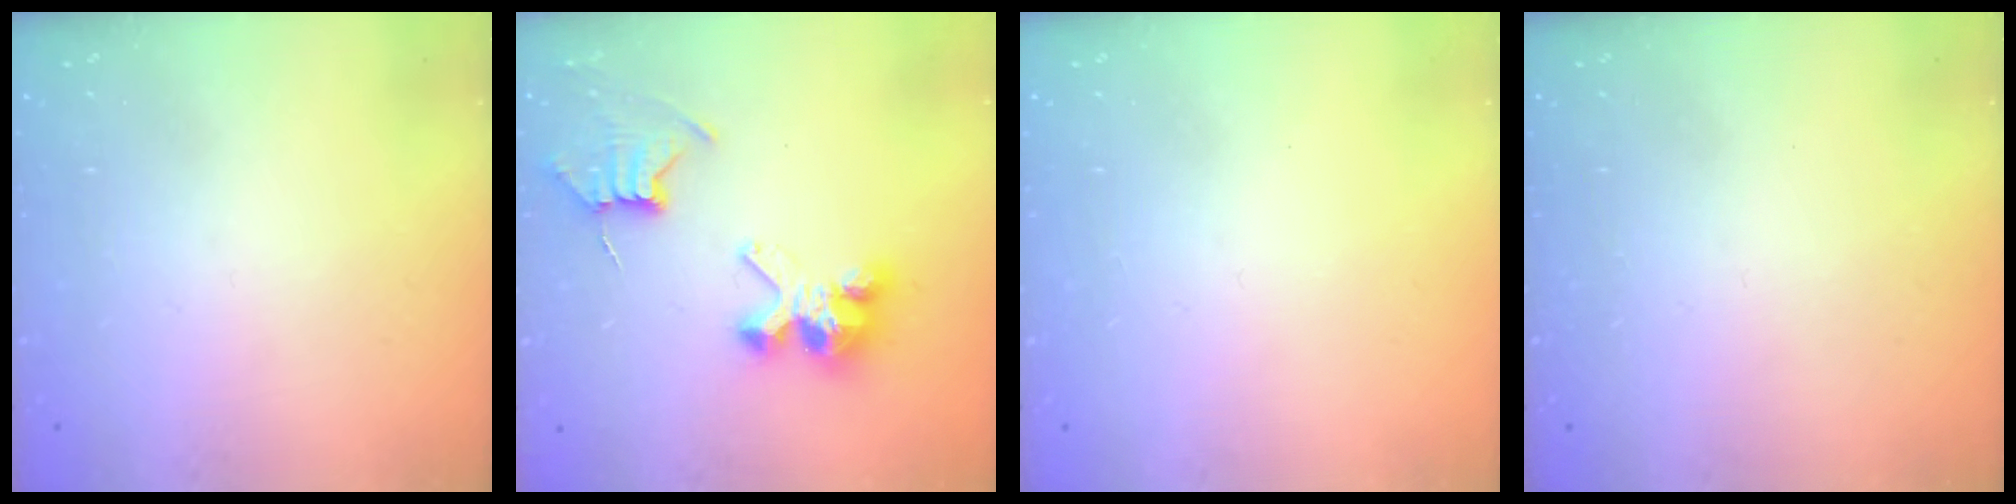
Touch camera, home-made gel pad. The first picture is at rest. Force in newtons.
{"total": 8.9, "press": 8.8, "slide": 0.7}
{"total": 0.0}
{"total": 0.0}